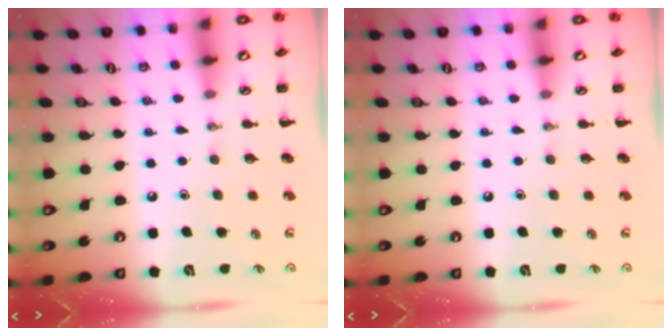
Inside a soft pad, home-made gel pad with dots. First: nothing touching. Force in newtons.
{"total": 0.0}